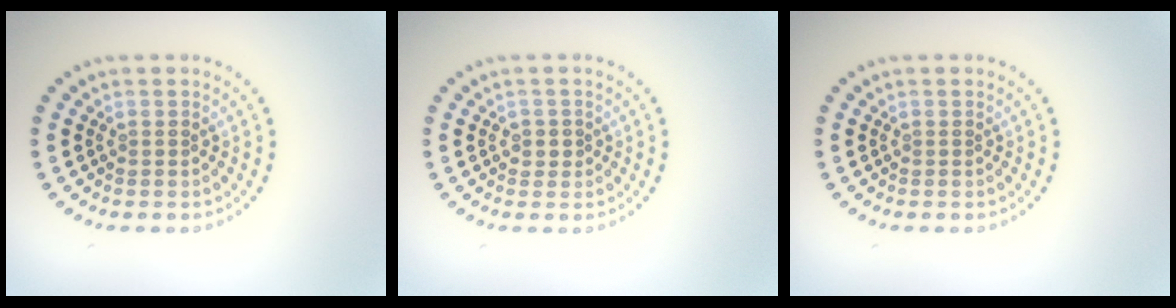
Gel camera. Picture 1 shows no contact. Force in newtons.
{"total": 1.1, "press": 1.0, "slide": 0.6}
{"total": 0.0}